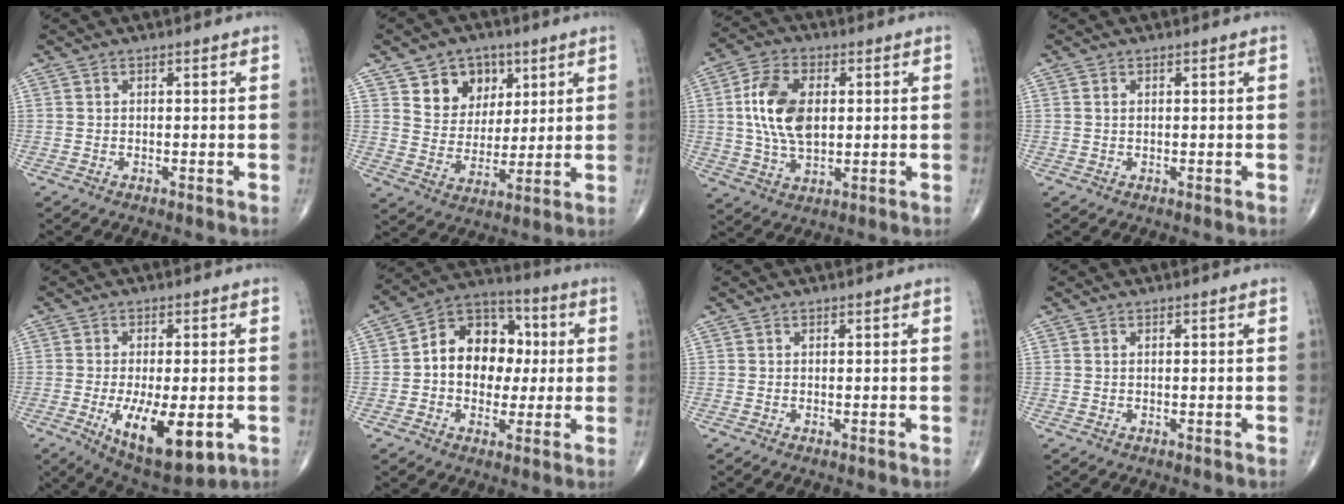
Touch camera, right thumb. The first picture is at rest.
{"total": 10.5, "force": [5.1, 8.3, 3.9], "torque": [-0.028, -0.024, 0.091]}
{"total": 12.3, "force": [1.5, 7.3, 9.9], "torque": [-0.185, 0.001, 0.027]}
{"total": 0.5, "force": [0.1, 0.3, 0.4], "torque": [-0.011, 0.002, 0.002]}
{"total": 14.0, "force": [-4.1, 5.7, 12.1], "torque": [-0.192, -0.019, -0.049]}
{"total": 14.4, "force": [0.8, 10.9, 9.3], "torque": [-0.093, 0.029, 0.003]}
{"total": 0.0}
{"total": 0.0}